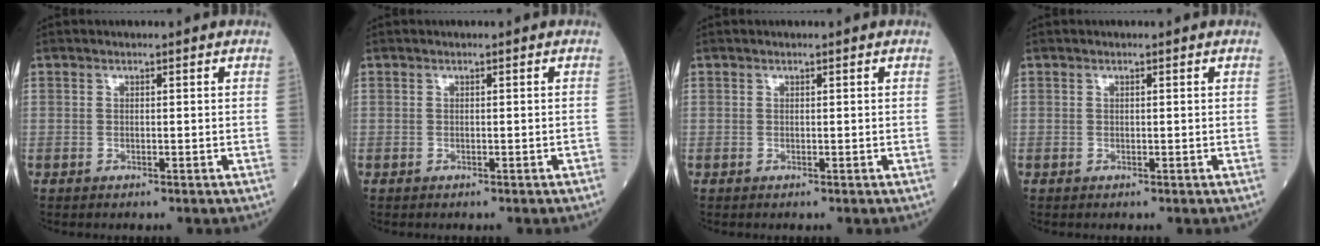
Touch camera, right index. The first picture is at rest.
{"total": 0.0}
{"total": 0.0}
{"total": 0.0}